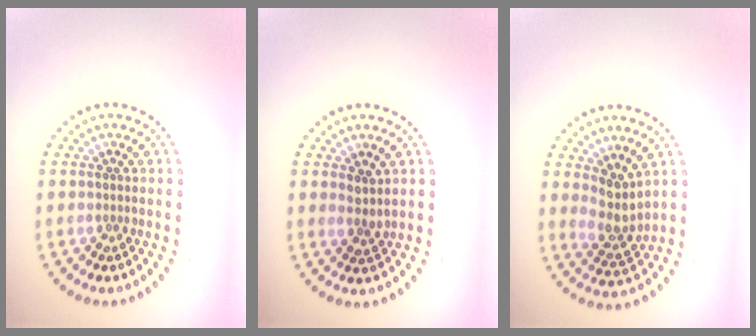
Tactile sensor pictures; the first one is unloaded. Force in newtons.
{"total": 1.5, "press": 1.3, "slide": 0.9}
{"total": 3.0, "press": 2.3, "slide": 1.9}